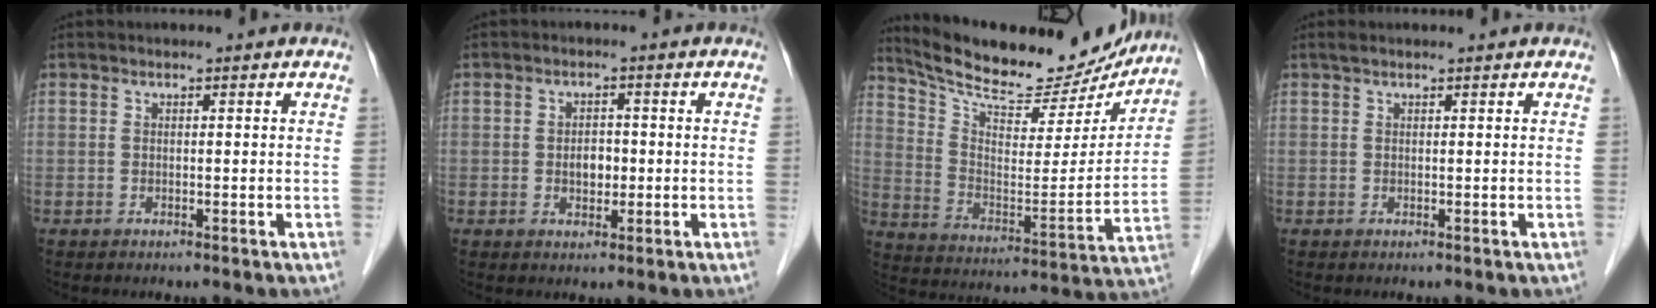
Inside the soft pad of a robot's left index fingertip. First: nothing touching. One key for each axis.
{"total": 2.9, "fx": -0.6, "fy": 2.0, "fz": 2.0, "tx": -0.031, "ty": 0.002, "tz": -0.007}
{"total": 21.1, "fx": 19.2, "fy": 5.4, "fz": 6.8, "tx": -0.116, "ty": -0.020, "tz": 0.285}
{"total": 0.6, "fx": 0.5, "fy": 0.2, "fz": 0.4, "tx": -0.014, "ty": 0.012, "tz": 0.011}